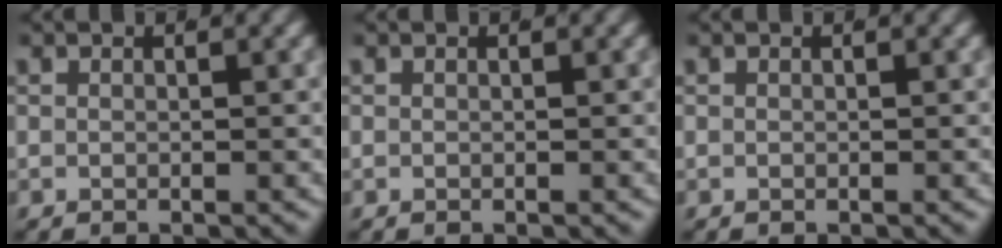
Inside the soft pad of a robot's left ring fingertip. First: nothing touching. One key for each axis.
{"total": 0.0}
{"total": 0.0}